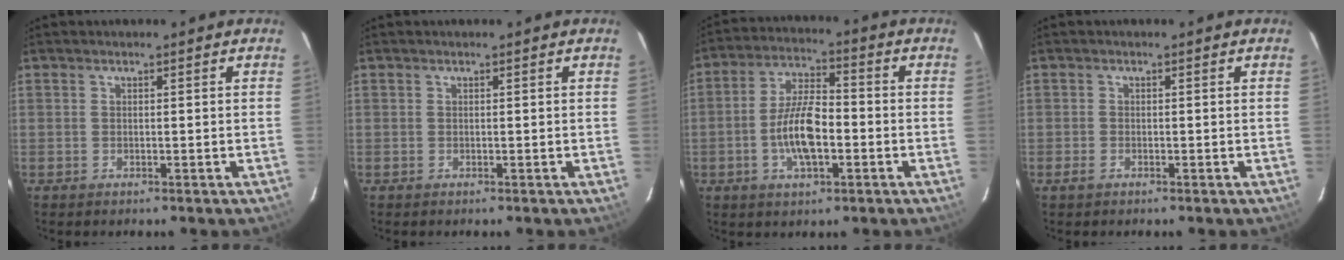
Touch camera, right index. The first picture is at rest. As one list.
[{"total": 0.0}, {"total": 10.2, "force": [-2.8, 3.9, 9.0], "torque": [-0.180, 0.006, -0.051]}, {"total": 1.2, "force": [-0.8, 0.7, 0.7], "torque": [-0.014, -0.002, -0.017]}]